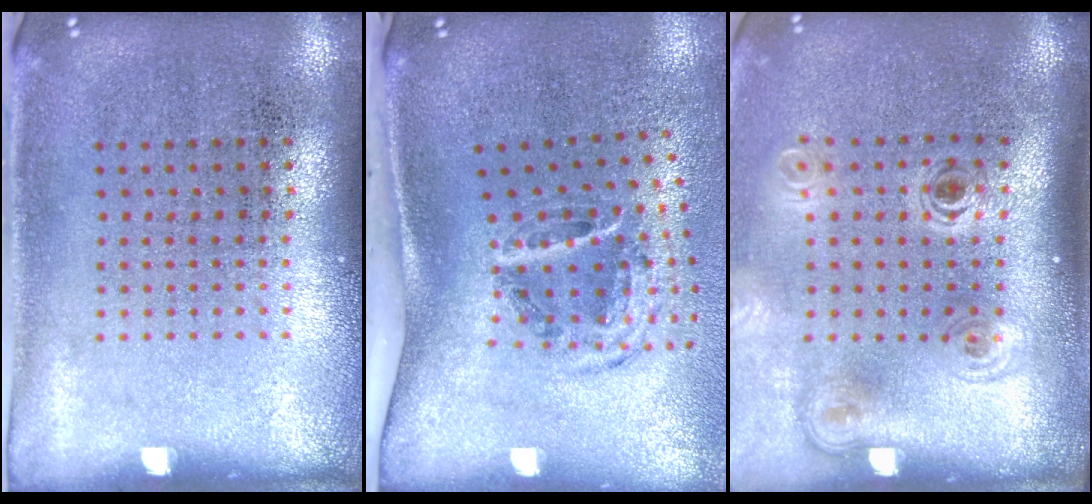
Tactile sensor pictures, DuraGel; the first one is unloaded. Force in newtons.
{"total": 2.0, "press": 1.2, "slide": 1.6}
{"total": 2.0, "press": 1.4, "slide": 1.5}